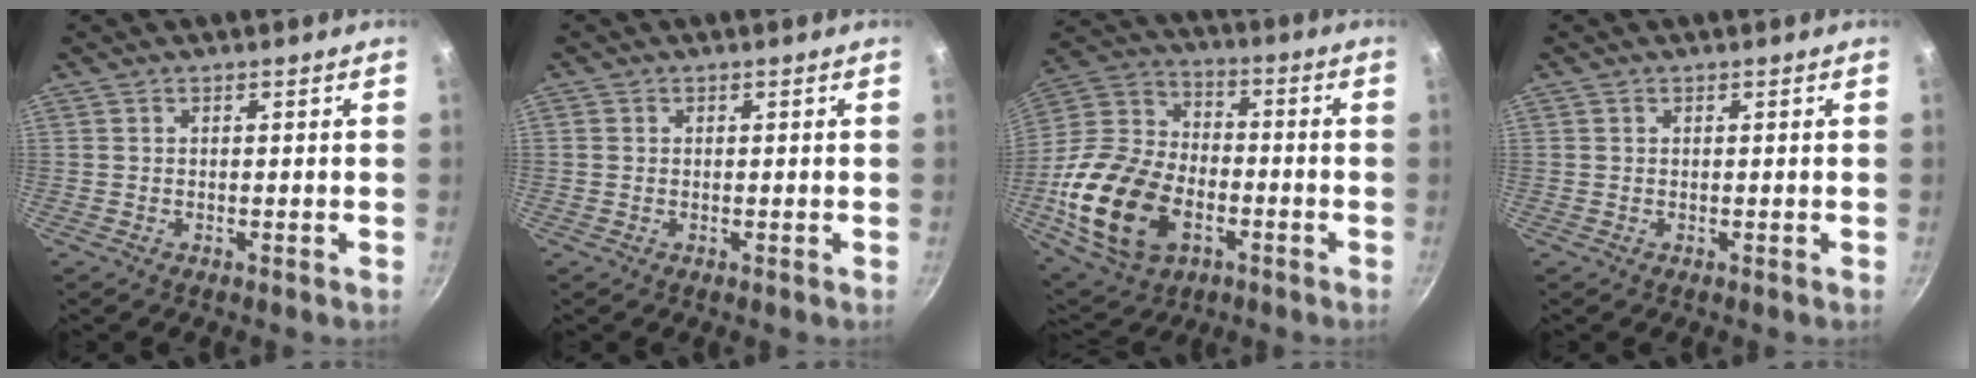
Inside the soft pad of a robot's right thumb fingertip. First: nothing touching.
{"total": 0.7, "force": [0.0, 0.6, 0.2], "torque": [-0.002, 0.002, -0.002]}
{"total": 22.6, "force": [-6.7, 14.9, 15.6], "torque": [-0.298, 0.030, -0.123]}
{"total": 0.0}